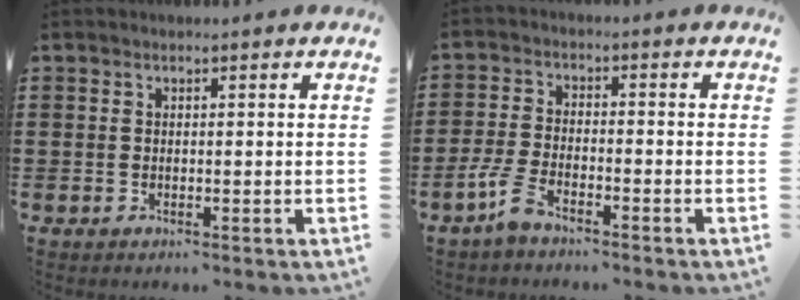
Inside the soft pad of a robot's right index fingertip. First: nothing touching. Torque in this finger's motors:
{"motor_torque": [0.55, 0.57, 0.25, 0.11]}